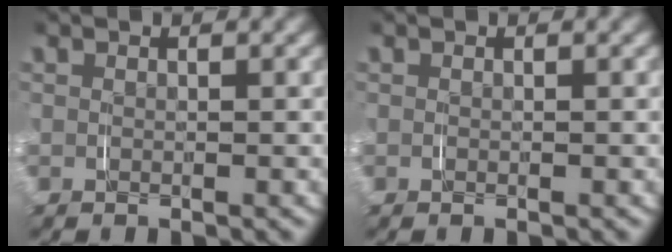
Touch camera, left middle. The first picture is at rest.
{"total": 0.0}